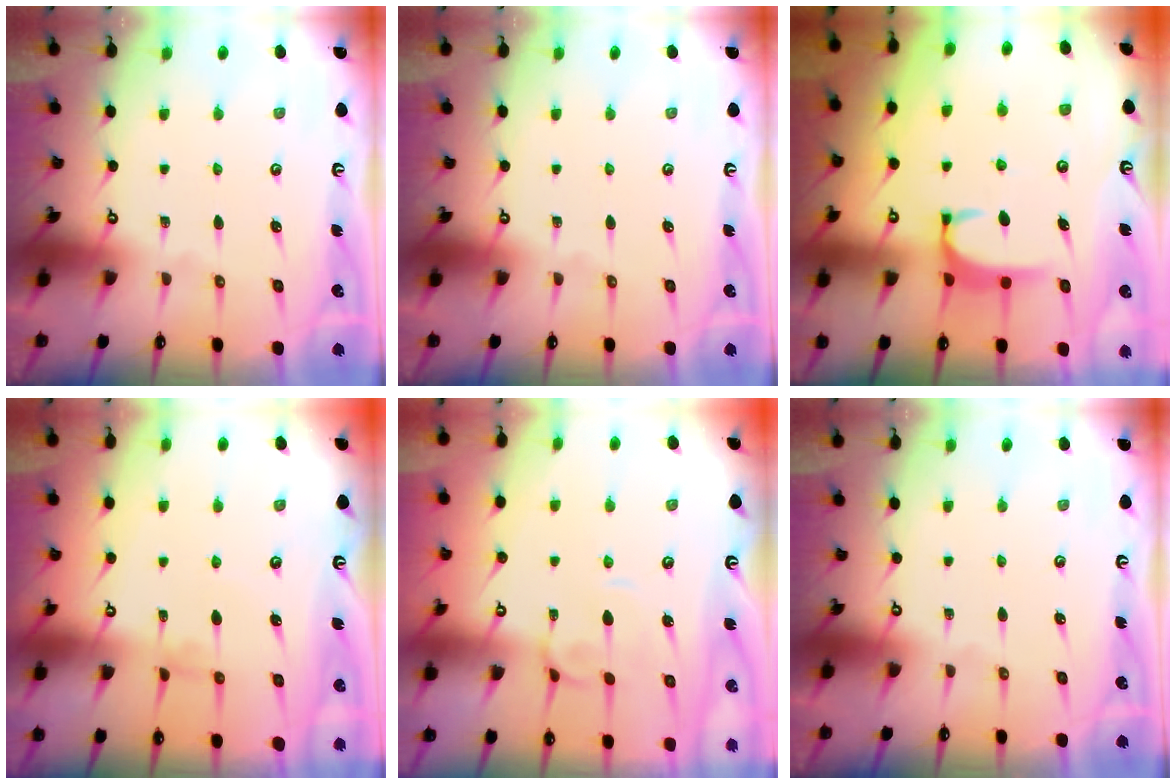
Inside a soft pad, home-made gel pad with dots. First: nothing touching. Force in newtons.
{"total": 0.0}
{"total": 2.0, "press": 1.9, "slide": 0.5}
{"total": 0.0}
{"total": 3.7, "press": 3.7, "slide": 0.2}
{"total": 0.0}